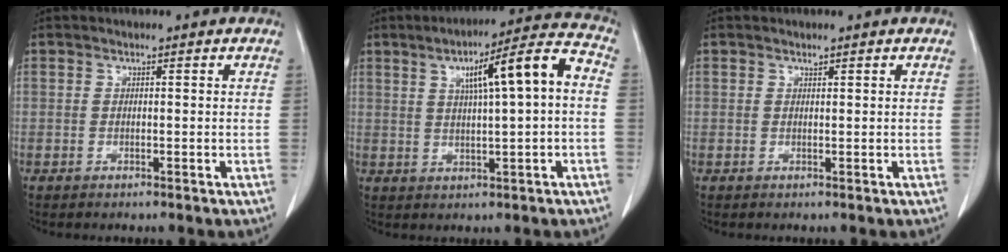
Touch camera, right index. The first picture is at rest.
{"total": 11.7, "force": [1.9, 1.2, 11.5], "torque": [-0.170, 0.030, 0.030]}
{"total": 0.5, "force": [0.4, 0.2, 0.2], "torque": [-0.003, 0.000, 0.008]}